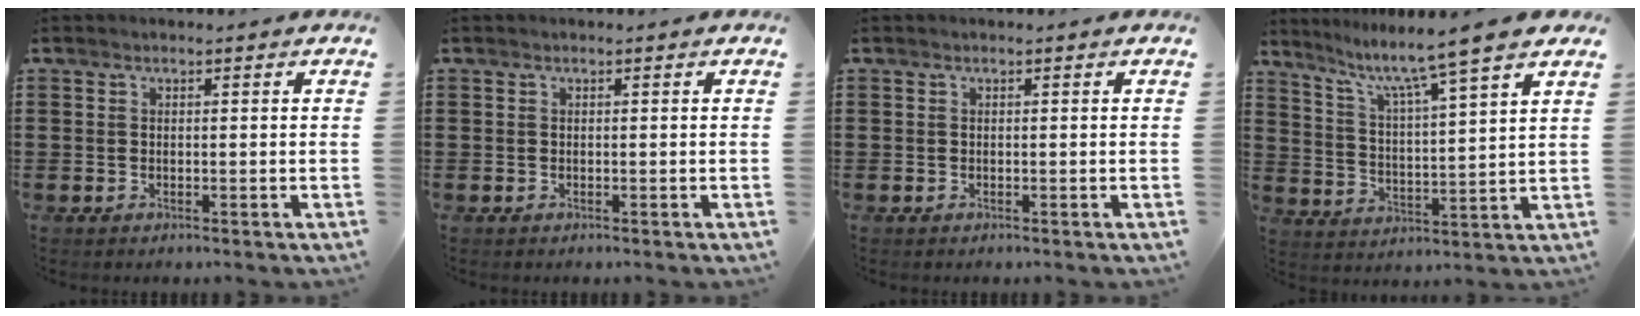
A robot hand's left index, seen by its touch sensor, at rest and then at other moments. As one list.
[{"total": 0.0}, {"total": 0.0}, {"total": 6.8, "force": [5.6, -0.7, 3.7], "torque": [-0.095, -0.044, 0.086]}]